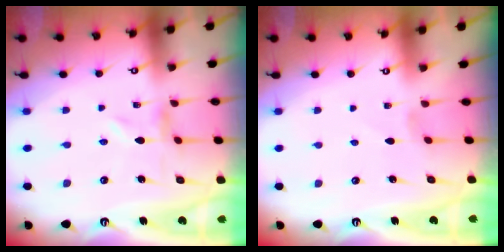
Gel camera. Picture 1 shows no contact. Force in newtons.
{"total": 0.0}